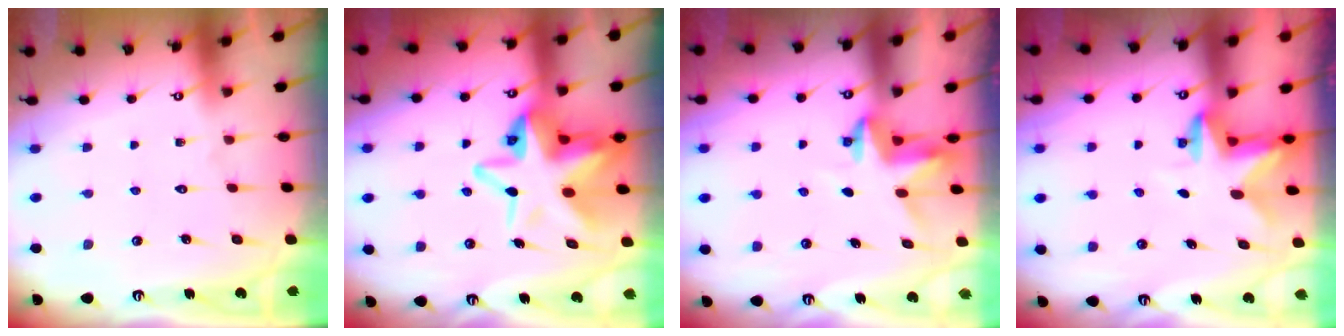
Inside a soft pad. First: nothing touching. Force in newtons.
{"total": 14.7, "press": 14.5, "slide": 2.2}
{"total": 3.8, "press": 3.8, "slide": 0.3}
{"total": 2.7, "press": 2.7, "slide": 0.5}